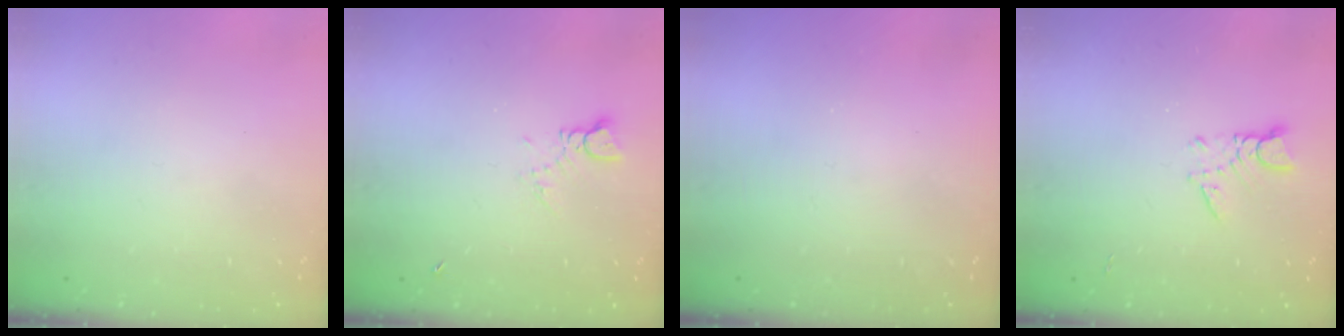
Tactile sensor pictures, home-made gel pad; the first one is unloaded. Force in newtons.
{"total": 3.0, "press": 2.9, "slide": 0.4}
{"total": 0.0}
{"total": 2.7, "press": 2.7, "slide": 0.3}